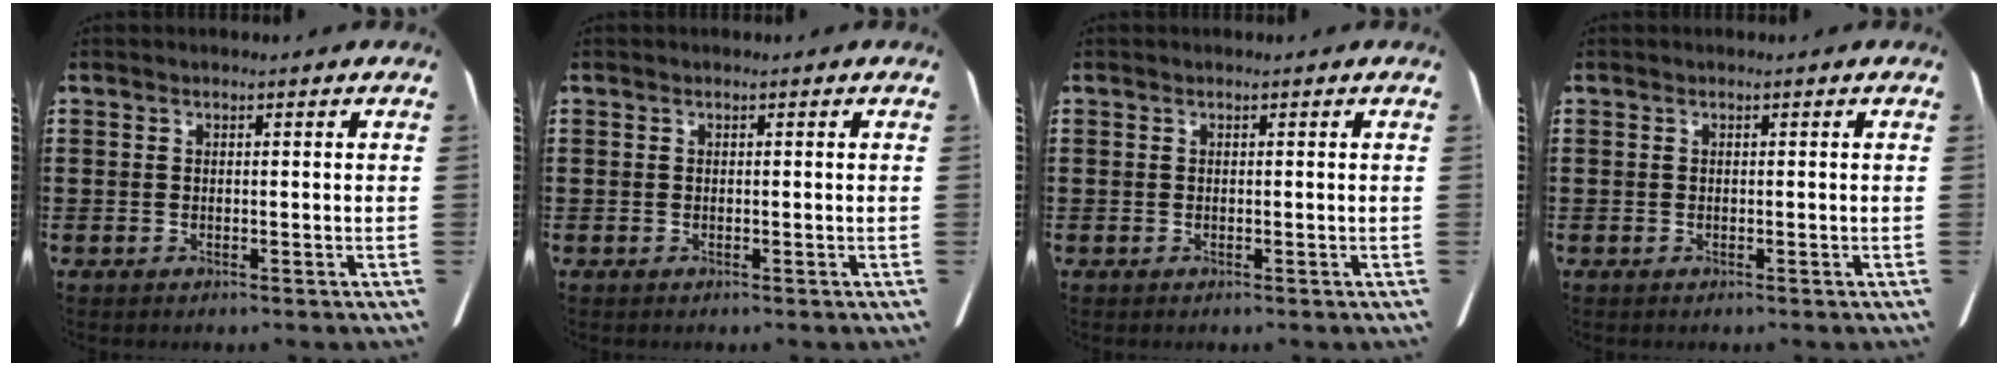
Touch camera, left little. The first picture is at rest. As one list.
[{"total": 0.0}, {"total": 0.0}, {"total": 0.0}]